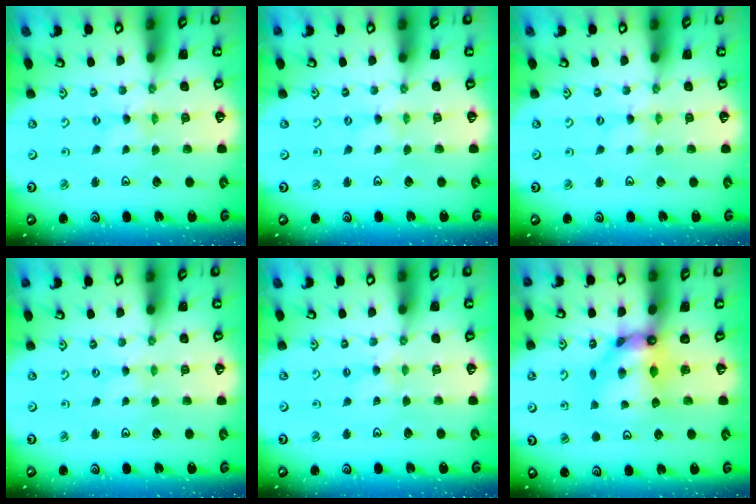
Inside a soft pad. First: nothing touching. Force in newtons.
{"total": 0.0}
{"total": 0.0}
{"total": 0.0}
{"total": 2.3, "press": 2.3, "slide": 0.4}
{"total": 8.8, "press": 8.7, "slide": 0.9}